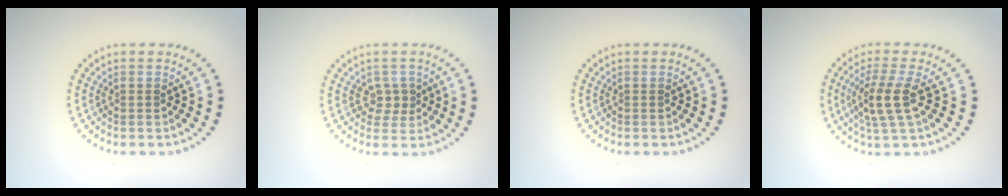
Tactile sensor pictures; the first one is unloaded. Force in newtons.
{"total": 1.7, "press": 1.5, "slide": 0.8}
{"total": 0.0}
{"total": 3.6, "press": 3.0, "slide": 1.9}